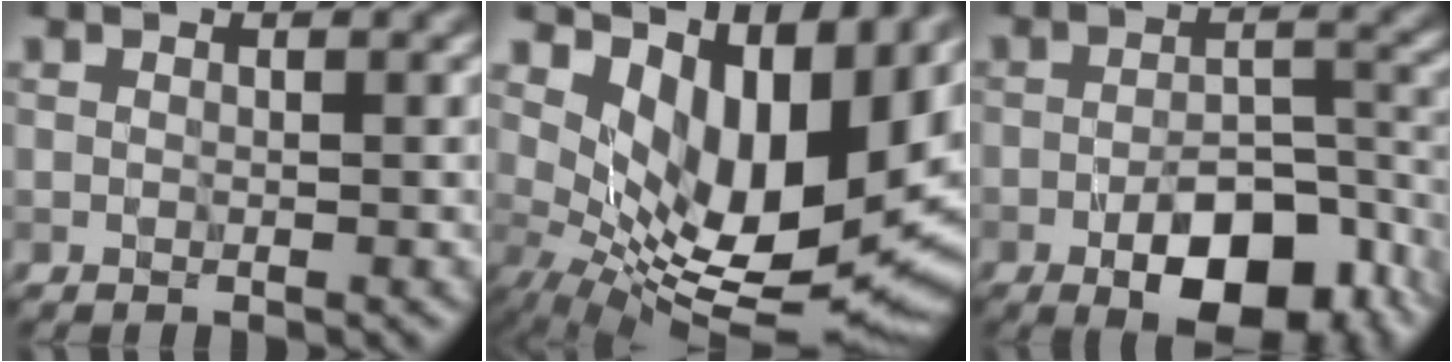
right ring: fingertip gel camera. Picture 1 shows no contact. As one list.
[{"total": 13.1, "force": [3.9, 6.1, 10.9], "torque": [-0.174, -0.015, 0.082]}, {"total": 9.0, "force": [-4.6, 4.1, 6.5], "torque": [-0.097, -0.003, -0.064]}]